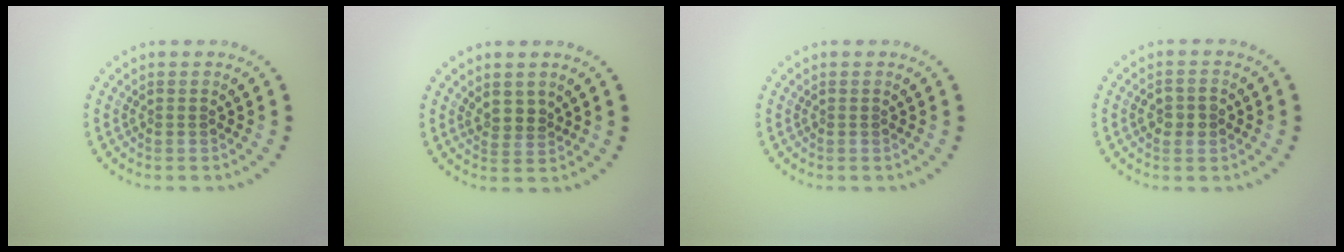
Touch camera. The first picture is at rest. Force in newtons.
{"total": 1.7, "press": 1.3, "slide": 1.1}
{"total": 0.0}
{"total": 2.0, "press": 1.9, "slide": 0.3}